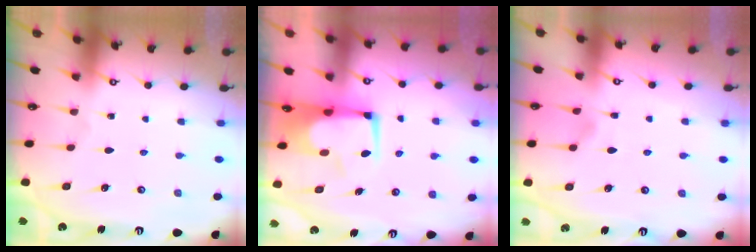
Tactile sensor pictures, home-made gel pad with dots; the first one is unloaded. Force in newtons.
{"total": 3.0, "press": 2.8, "slide": 1.1}
{"total": 1.7, "press": 1.4, "slide": 0.9}